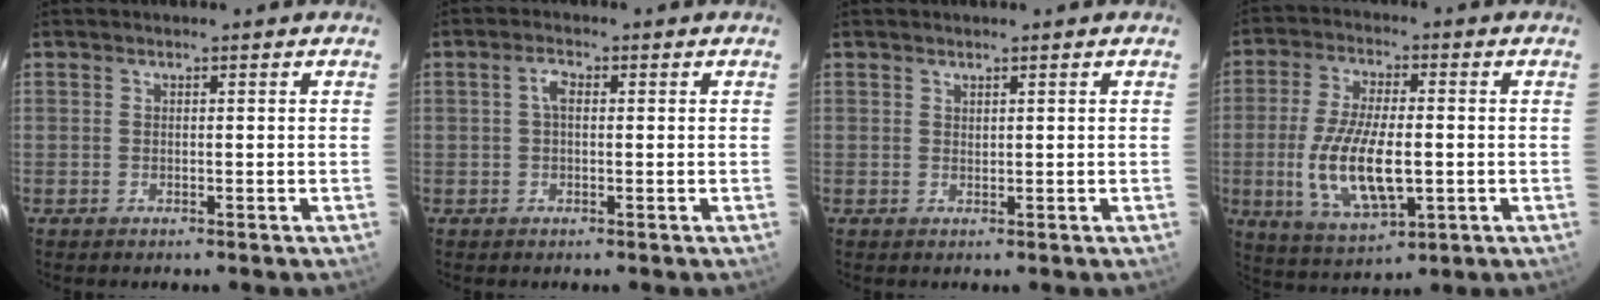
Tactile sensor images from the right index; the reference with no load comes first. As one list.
[{"total": 2.3, "force": [0.3, 1.2, 1.9], "torque": [-0.040, 0.009, 0.004]}, {"total": 0.6, "force": [0.5, 0.1, 0.1], "torque": [-0.001, 0.001, 0.011]}, {"total": 14.1, "force": [-2.2, 5.6, 12.7], "torque": [-0.256, -0.012, -0.034]}]